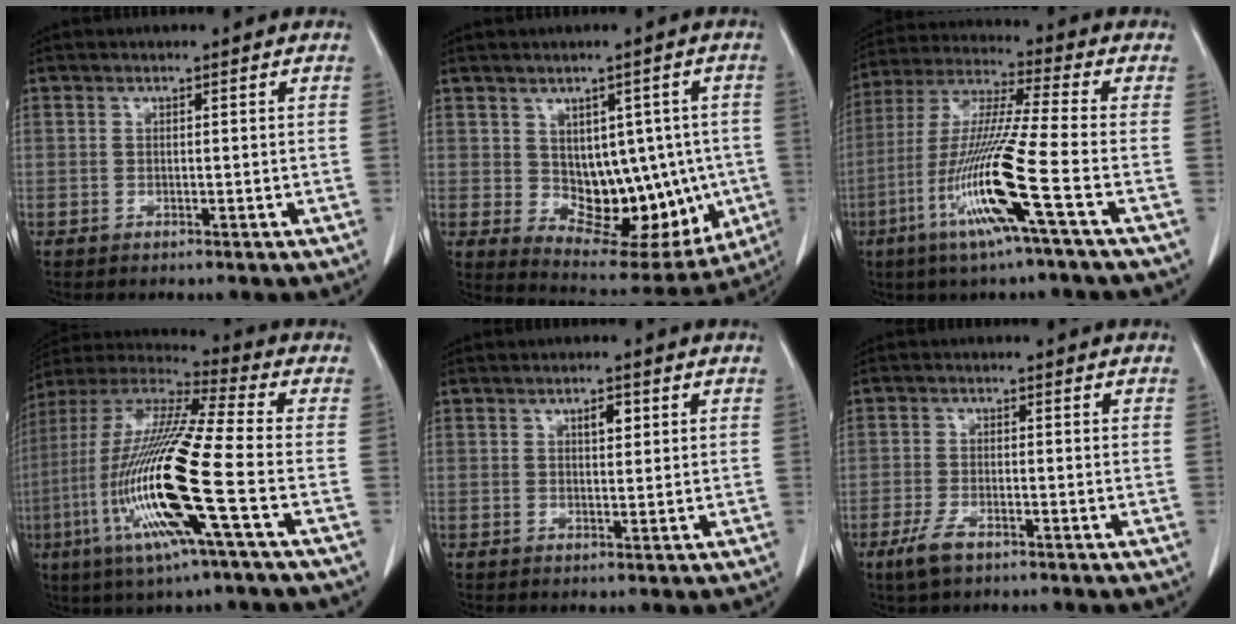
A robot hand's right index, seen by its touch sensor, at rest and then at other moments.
{"total": 13.6, "force": [-0.9, 8.2, 10.8], "torque": [-0.122, 0.014, 0.020]}
{"total": 15.1, "force": [-5.8, -1.4, 13.8], "torque": [-0.285, -0.022, -0.118]}
{"total": 20.6, "force": [-5.5, 0.8, 19.8], "torque": [-0.426, -0.024, -0.115]}
{"total": 2.2, "force": [0.9, 0.9, 1.8], "torque": [-0.027, -0.001, 0.015]}
{"total": 4.0, "force": [-2.6, 1.4, 2.7], "torque": [-0.063, -0.004, -0.046]}